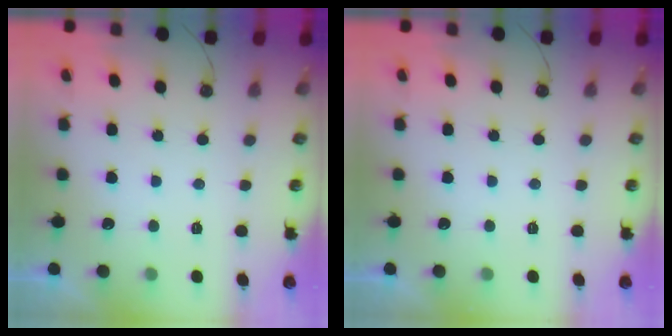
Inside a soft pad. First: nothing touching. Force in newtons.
{"total": 0.0}